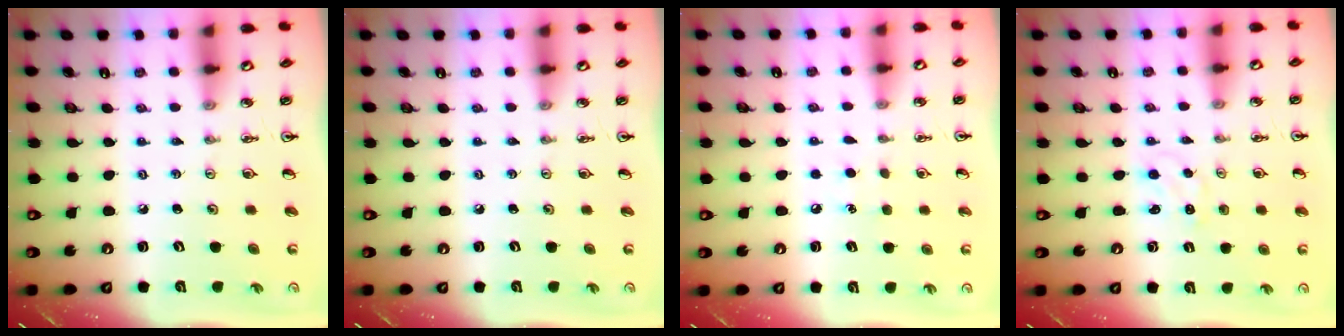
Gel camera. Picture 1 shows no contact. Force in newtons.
{"total": 0.0}
{"total": 5.2, "press": 5.1, "slide": 0.6}
{"total": 1.1, "press": 1.1, "slide": 0.2}